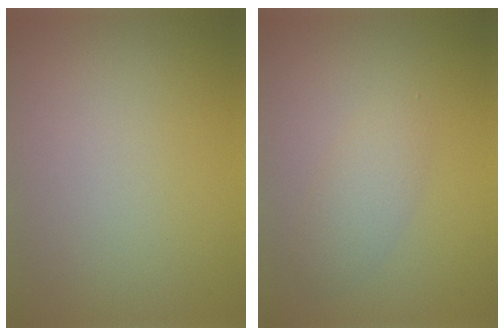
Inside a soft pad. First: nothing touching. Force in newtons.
{"total": 2.0, "press": 2.0, "slide": 0.1}